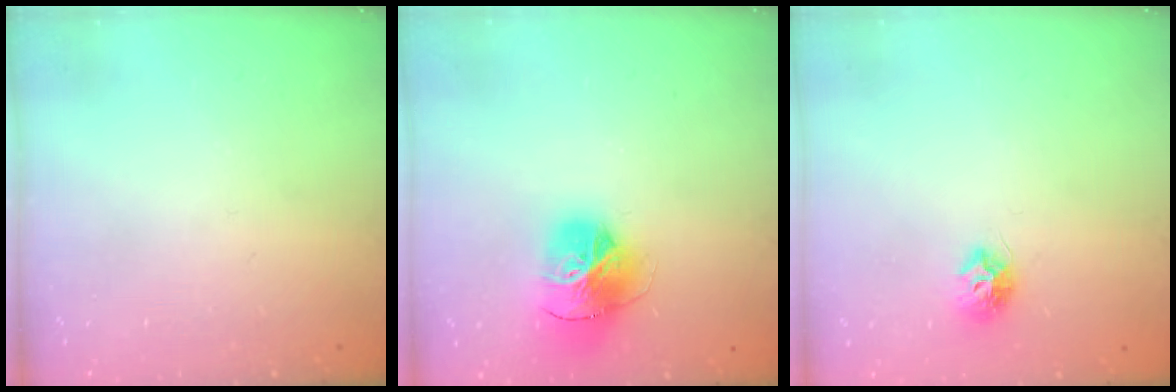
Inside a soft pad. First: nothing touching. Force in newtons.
{"total": 17.3, "press": 17.2, "slide": 1.8}
{"total": 7.5, "press": 7.5, "slide": 0.7}